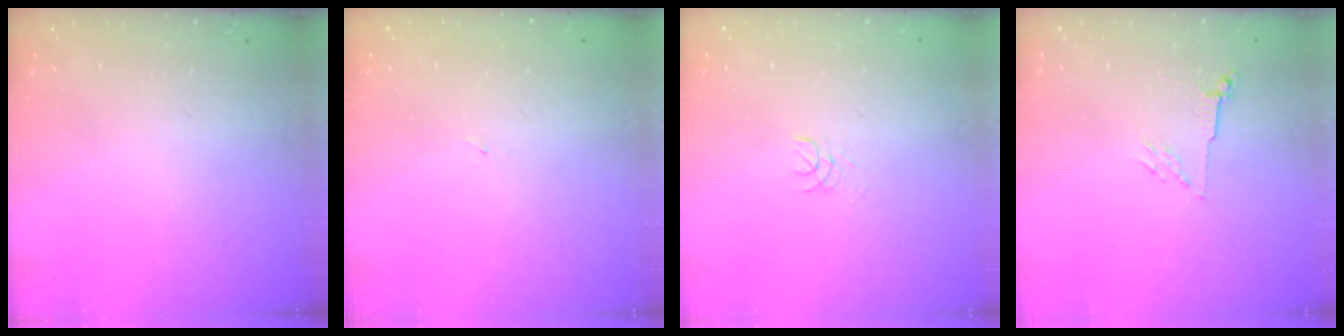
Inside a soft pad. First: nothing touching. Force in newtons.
{"total": 0.8, "press": 0.8, "slide": 0.1}
{"total": 1.3, "press": 1.3, "slide": 0.1}
{"total": 2.8, "press": 2.7, "slide": 0.6}